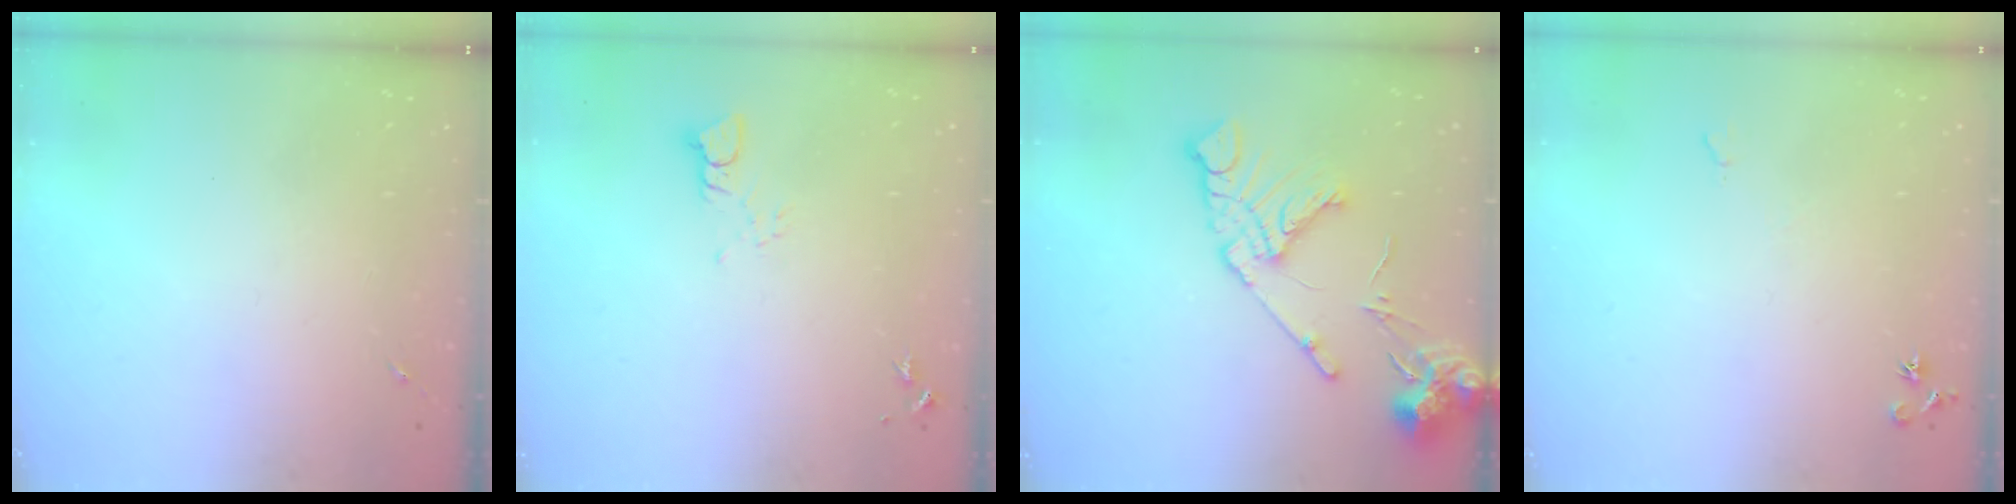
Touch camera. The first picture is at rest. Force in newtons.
{"total": 3.3, "press": 3.3, "slide": 0.1}
{"total": 15.5, "press": 15.4, "slide": 2.0}
{"total": 6.7, "press": 6.6, "slide": 1.0}